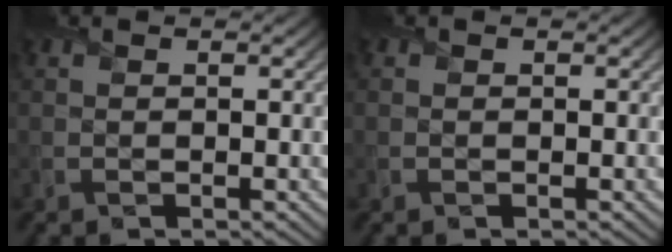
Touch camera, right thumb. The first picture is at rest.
{"total": 0.0}